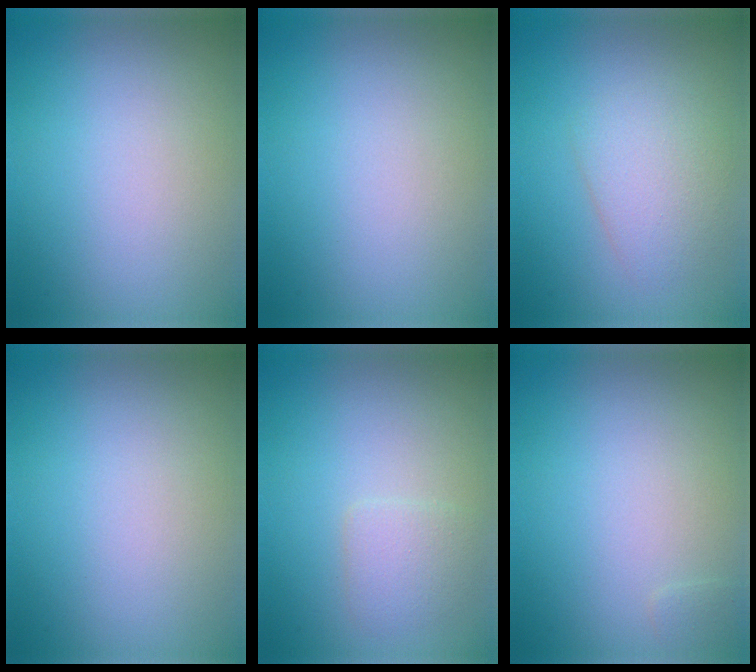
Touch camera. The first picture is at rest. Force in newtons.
{"total": 0.0}
{"total": 3.0, "press": 3.0, "slide": 0.1}
{"total": 0.0}
{"total": 1.8, "press": 1.8, "slide": 0.1}
{"total": 0.5, "press": 0.5, "slide": 0.0}